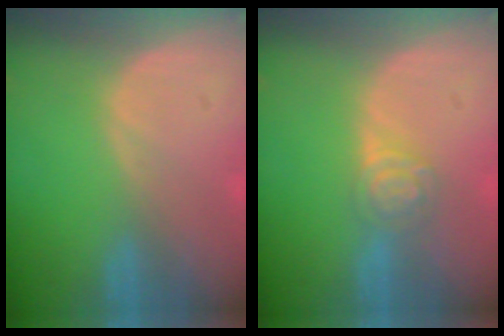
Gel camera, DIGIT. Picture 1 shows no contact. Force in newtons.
{"total": 4.3, "press": 3.9, "slide": 1.9}